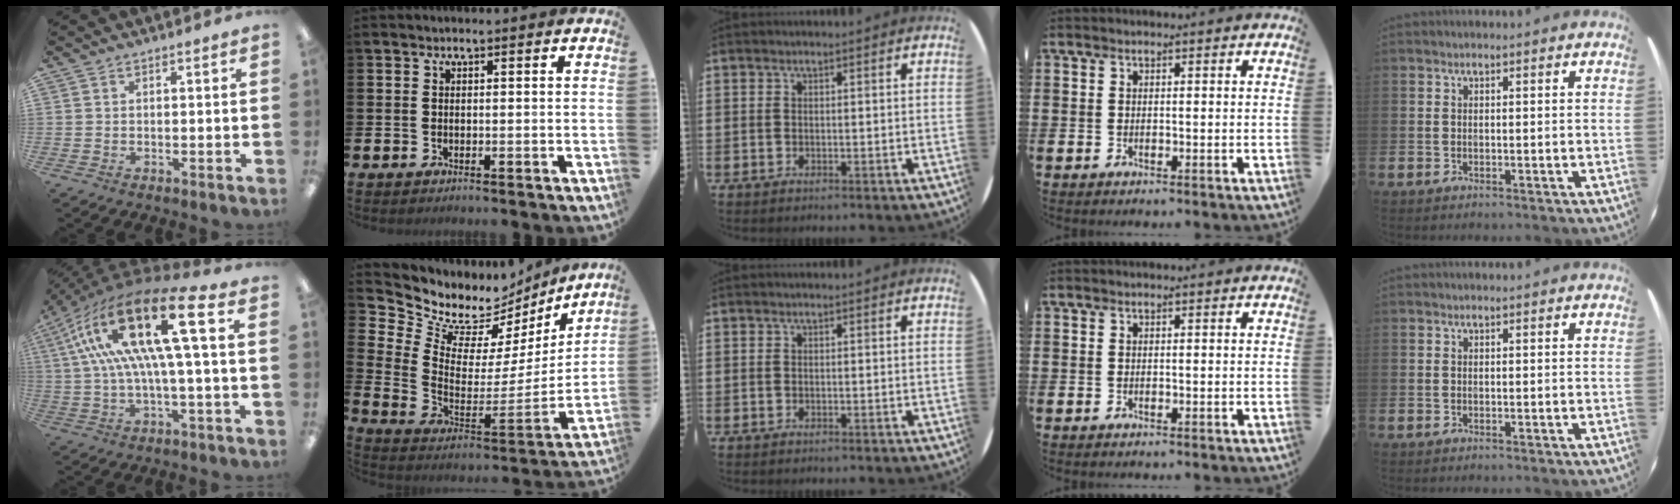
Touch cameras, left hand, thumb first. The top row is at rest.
{"thumb": {"total": 24.7, "force": [6.8, 7.5, 22.6], "torque": [-0.438, -0.029, 0.104]}, "index": {"total": 9.1, "force": [8.0, 4.3, 1.0], "torque": [-0.059, -0.074, 0.141]}}